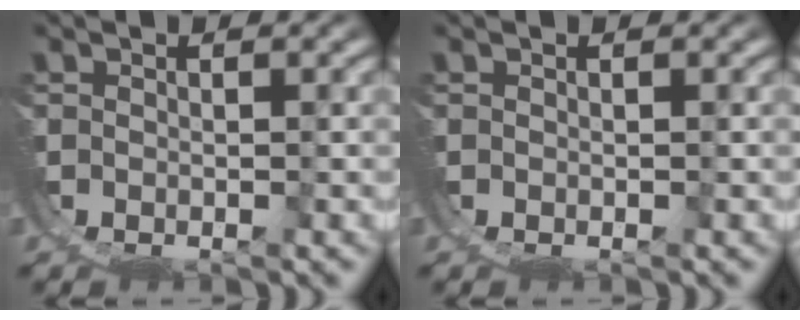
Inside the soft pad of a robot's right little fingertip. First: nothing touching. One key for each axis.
{"total": 0.0}